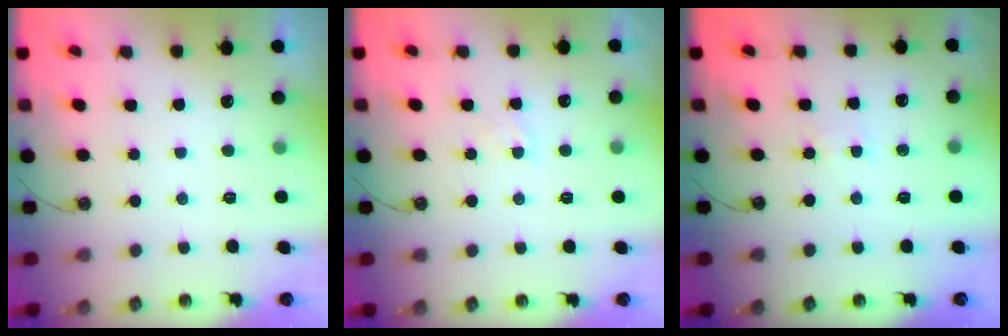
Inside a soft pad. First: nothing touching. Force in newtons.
{"total": 4.2, "press": 4.2, "slide": 0.5}
{"total": 4.7, "press": 4.7, "slide": 0.4}